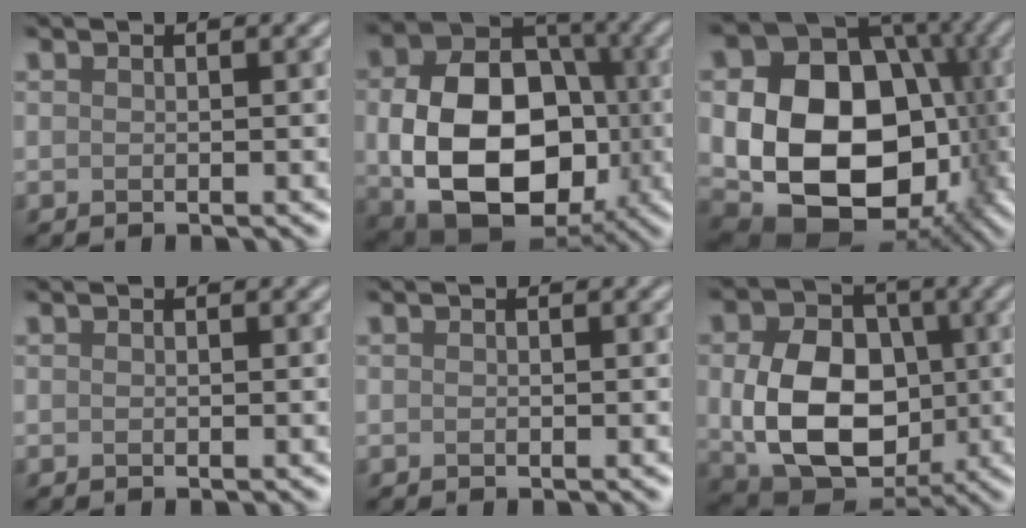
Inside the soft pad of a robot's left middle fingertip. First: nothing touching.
{"total": 13.9, "force": [-1.8, 10.0, 9.5], "torque": [-0.167, -0.026, -0.029]}
{"total": 18.4, "force": [-1.7, 14.1, 11.7], "torque": [-0.174, -0.026, -0.011]}
{"total": 0.0}
{"total": 0.0}
{"total": 11.0, "force": [-0.4, 8.2, 7.4], "torque": [-0.143, -0.017, -0.003]}